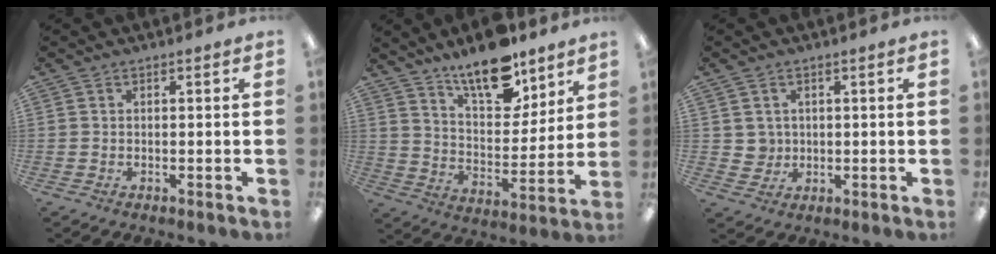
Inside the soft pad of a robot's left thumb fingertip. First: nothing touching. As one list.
[{"total": 14.8, "force": [11.7, 5.8, 6.9], "torque": [-0.108, -0.076, 0.206]}, {"total": 3.4, "force": [1.4, 3.1, -0.2], "torque": [0.000, 0.000, 0.025]}]